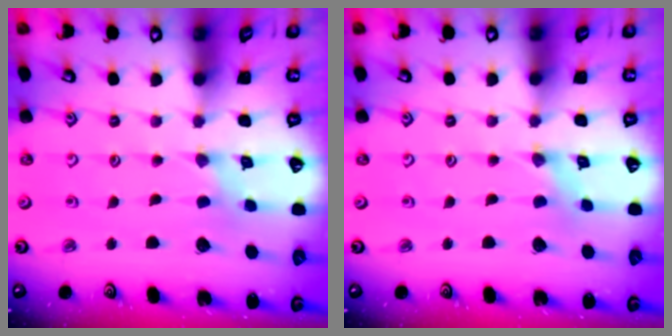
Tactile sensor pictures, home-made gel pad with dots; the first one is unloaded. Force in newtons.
{"total": 0.0}